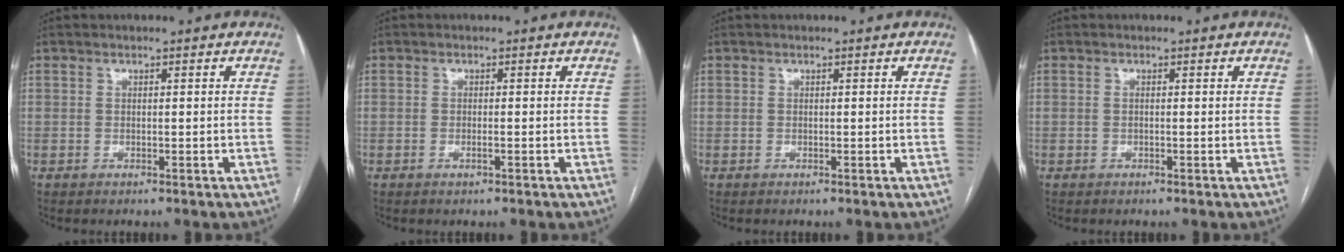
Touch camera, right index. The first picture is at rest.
{"total": 0.7, "force": [-0.2, 0.1, 0.7], "torque": [-0.016, 0.000, -0.002]}
{"total": 0.0}
{"total": 0.0}